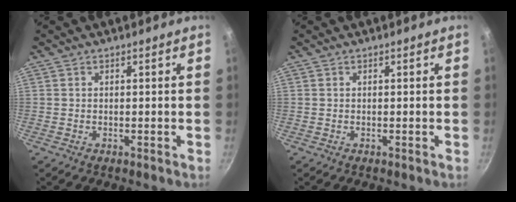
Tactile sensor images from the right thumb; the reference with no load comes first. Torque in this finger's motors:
{"motor_torque": [-0.01, 0.00, -0.01, -0.01, 0.00]}